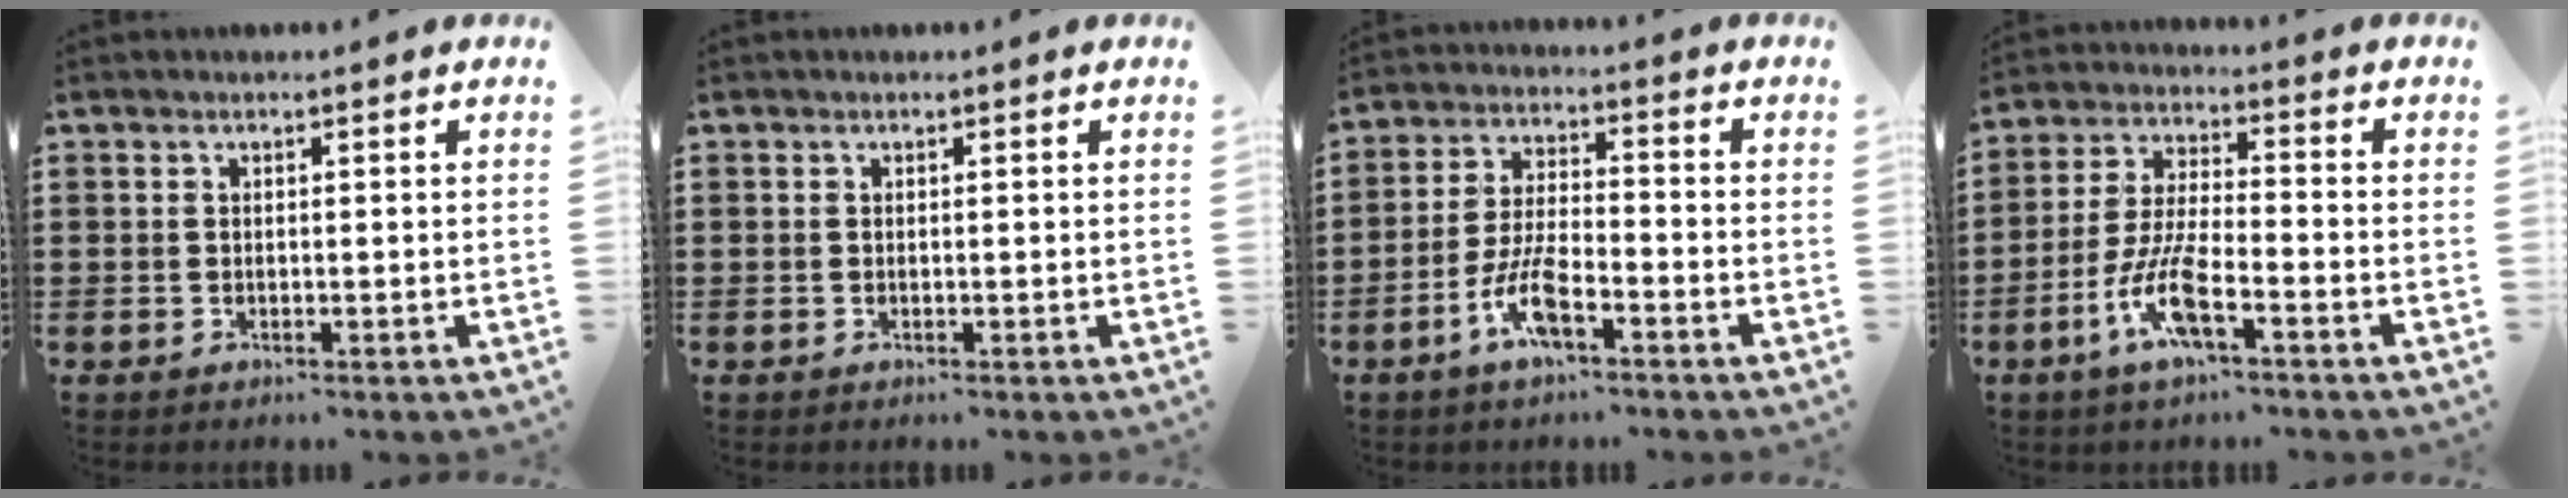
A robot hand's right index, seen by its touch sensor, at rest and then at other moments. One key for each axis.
{"total": 0.0}
{"total": 7.3, "fx": -4.1, "fy": 2.0, "fz": 5.8, "tx": -0.132, "ty": -0.005, "tz": -0.079}
{"total": 8.7, "fx": -4.5, "fy": 1.8, "fz": 7.2, "tx": -0.168, "ty": -0.012, "tz": -0.089}